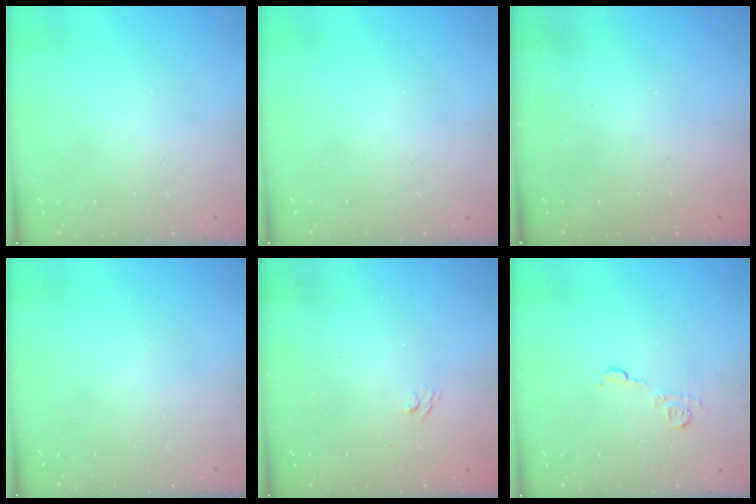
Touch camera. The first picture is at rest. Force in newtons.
{"total": 0.0}
{"total": 2.4, "press": 2.3, "slide": 0.8}
{"total": 0.0}
{"total": 2.2, "press": 2.0, "slide": 1.0}
{"total": 7.8, "press": 7.8, "slide": 0.6}